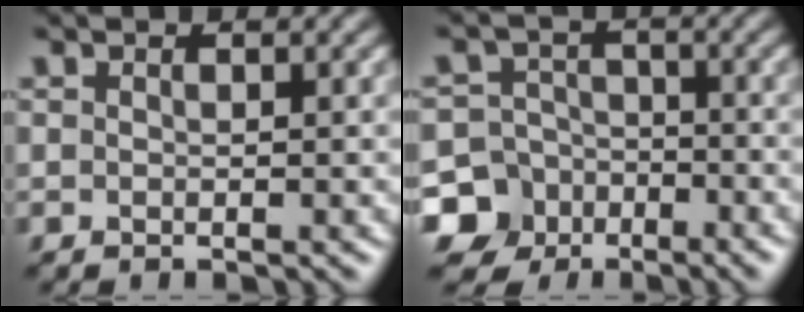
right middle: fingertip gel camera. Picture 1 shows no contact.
{"total": 8.3, "force": [-5.0, 6.5, 1.2], "torque": [-0.012, -0.021, -0.114]}